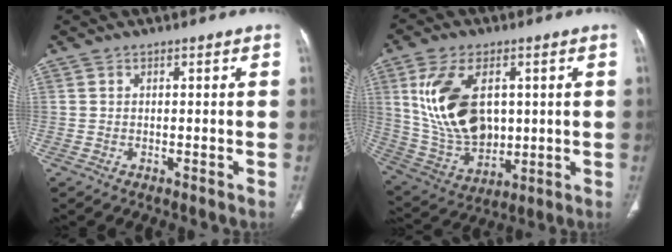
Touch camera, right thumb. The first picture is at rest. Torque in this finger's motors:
{"motor_torque": [-0.61, 1.77, 1.21, 1.20, 0.24]}